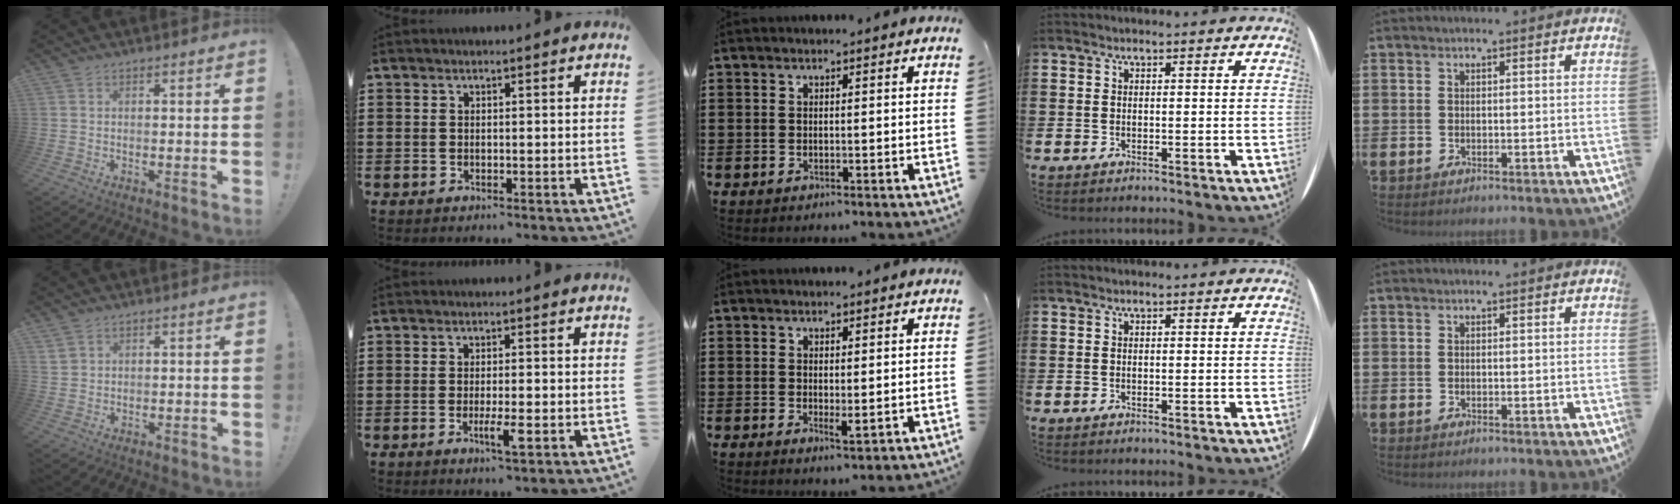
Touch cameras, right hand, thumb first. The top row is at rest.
{"thumb": {"total": 2.5, "force": [1.8, 1.5, 0.9], "torque": [-0.012, -0.009, 0.034]}, "index": {"total": 3.8, "force": [-1.4, 0.5, 3.5], "torque": [-0.071, -0.010, -0.028]}, "middle": {"total": 1.9, "force": [0.3, 0.8, 1.7], "torque": [-0.025, -0.006, 0.006]}}